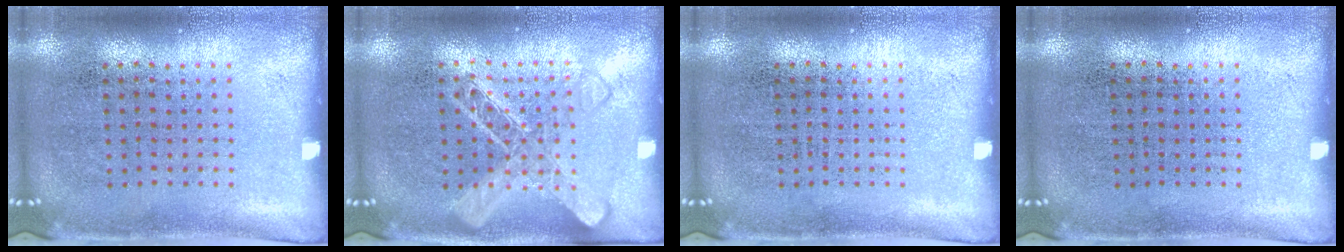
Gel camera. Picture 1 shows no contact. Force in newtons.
{"total": 2.9, "press": 2.9, "slide": 0.5}
{"total": 0.0}
{"total": 0.0}